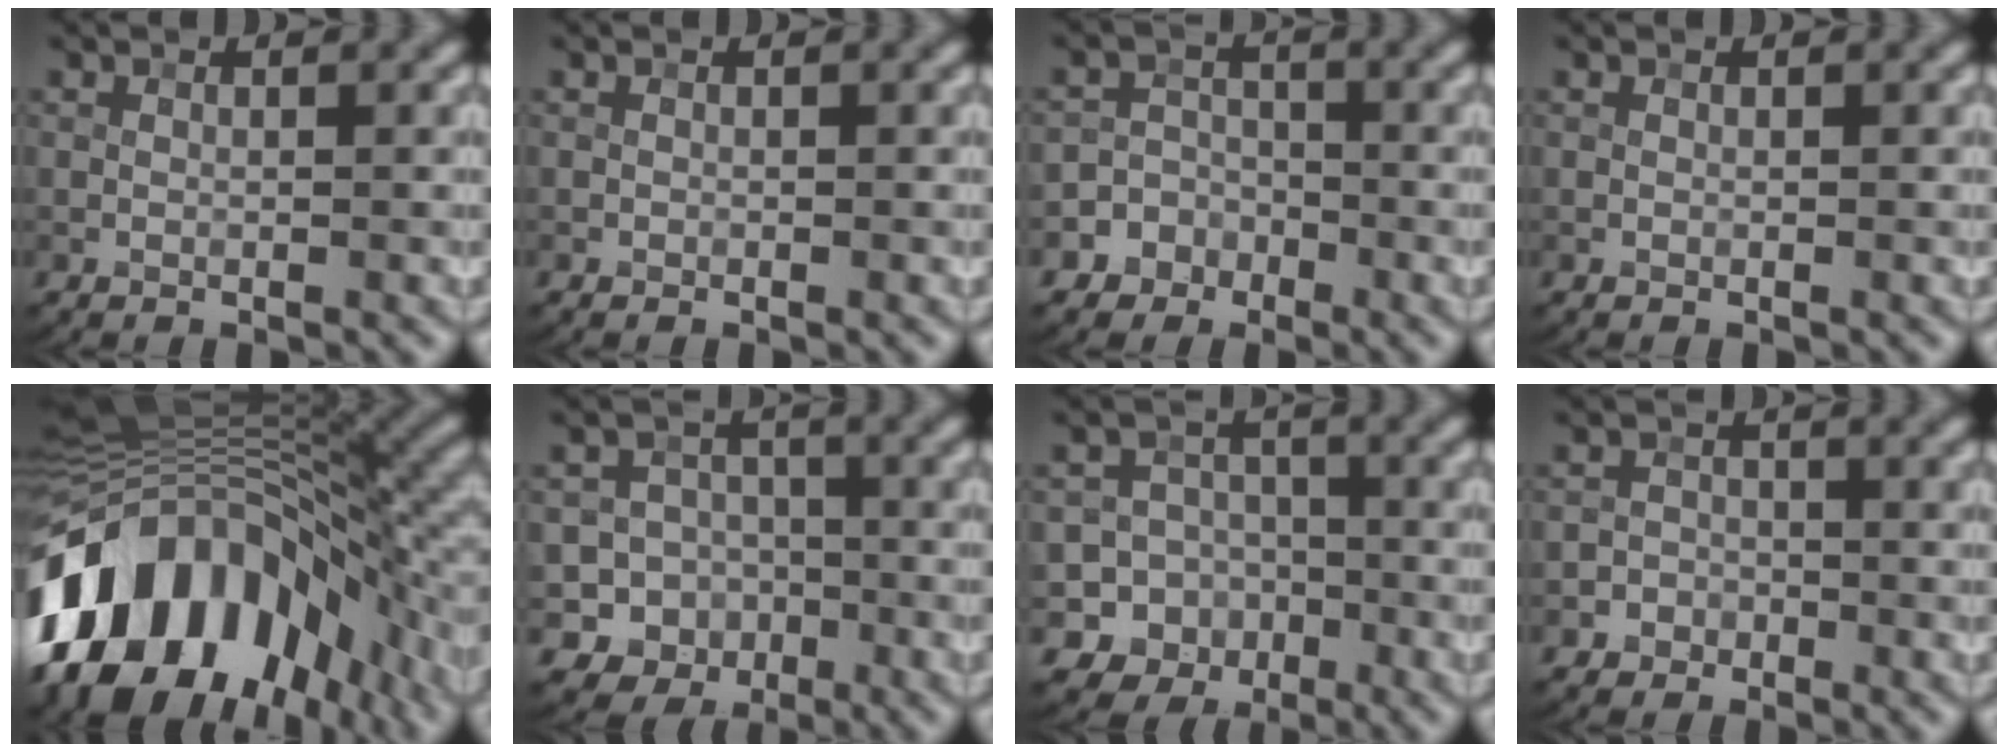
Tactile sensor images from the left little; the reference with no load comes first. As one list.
[{"total": 0.0}, {"total": 3.8, "force": [-2.2, 3.1, -0.2], "torque": [0.045, 0.002, -0.050]}, {"total": 0.0}, {"total": 17.6, "force": [-6.9, 10.6, 12.3], "torque": [-0.230, 0.005, -0.126]}, {"total": 7.3, "force": [-3.0, 6.6, 1.0], "torque": [0.004, 0.001, -0.070]}, {"total": 9.0, "force": [-3.9, 8.0, 1.0], "torque": [-0.002, -0.010, -0.079]}, {"total": 2.3, "force": [-1.3, 1.9, -0.1], "torque": [0.032, 0.006, -0.031]}]